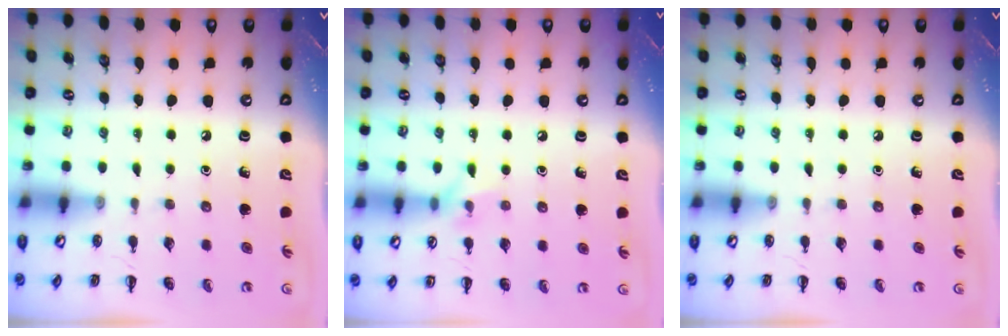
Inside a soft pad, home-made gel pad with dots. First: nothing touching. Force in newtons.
{"total": 6.8, "press": 6.7, "slide": 1.3}
{"total": 0.0}